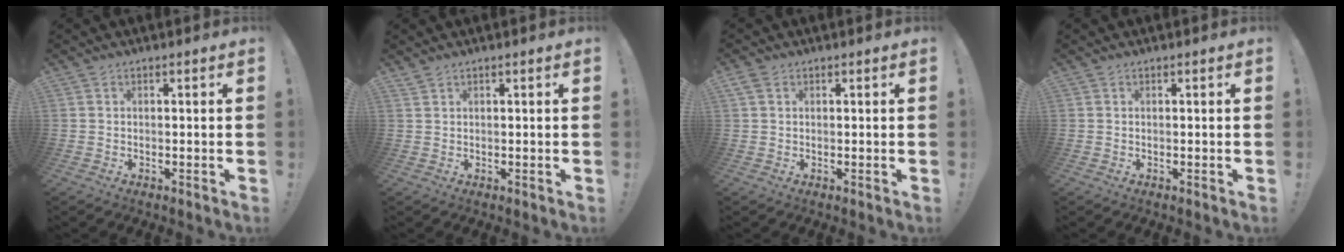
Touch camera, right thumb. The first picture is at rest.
{"total": 1.0, "force": [0.9, 0.3, 0.5], "torque": [-0.012, -0.001, 0.017]}
{"total": 2.0, "force": [1.1, 1.3, 1.0], "torque": [-0.015, 0.001, 0.021]}
{"total": 0.0}